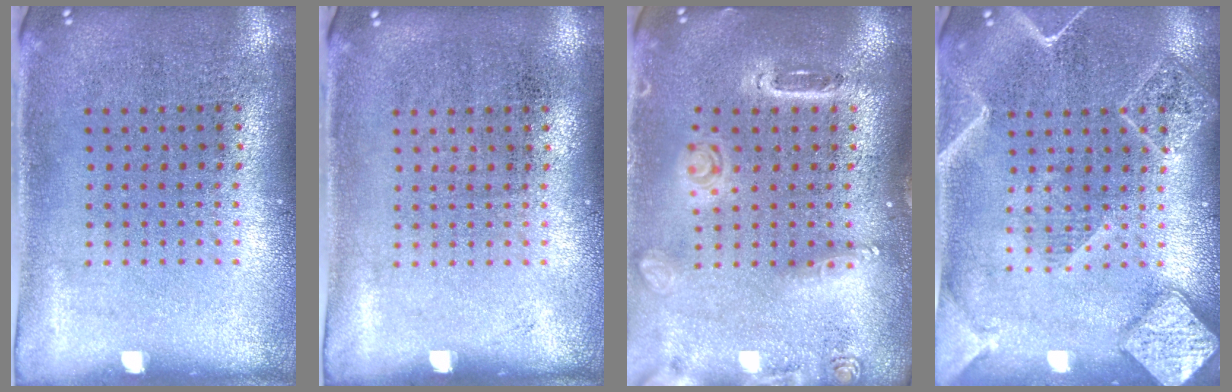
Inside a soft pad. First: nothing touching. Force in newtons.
{"total": 0.0}
{"total": 1.5, "press": 1.5, "slide": 0.2}
{"total": 2.1, "press": 2.1, "slide": 0.3}